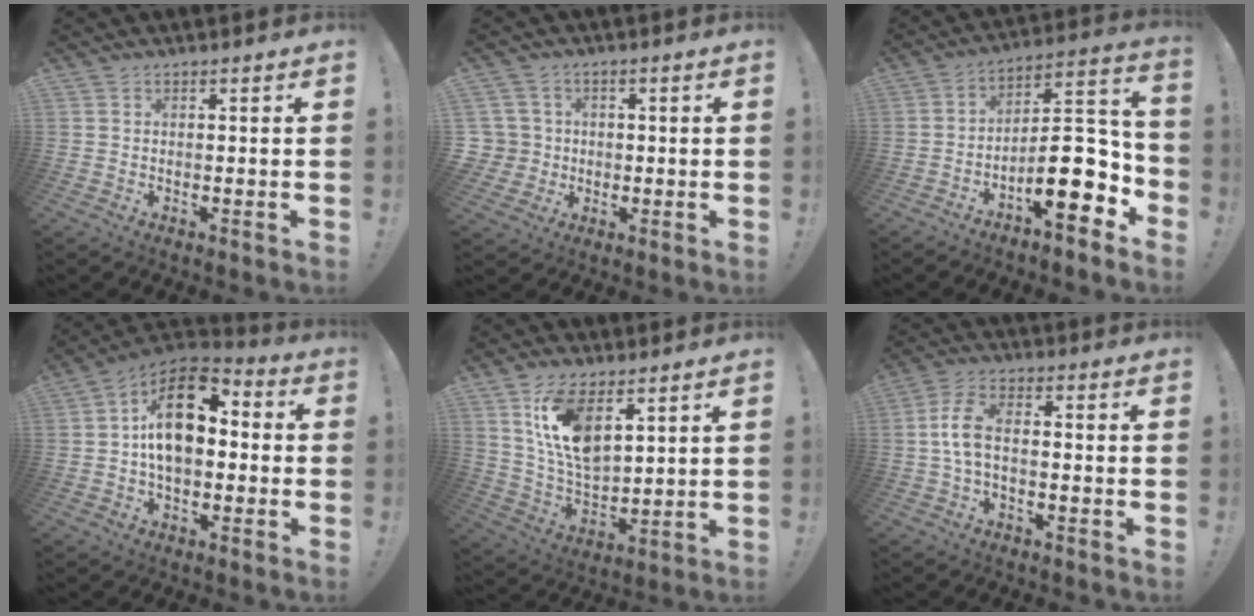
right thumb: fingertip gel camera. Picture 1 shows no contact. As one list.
[{"total": 5.8, "force": [0.3, 5.7, 1.2], "torque": [-0.031, 0.003, 0.011]}, {"total": 18.1, "force": [-6.5, 7.0, 15.4], "torque": [-0.225, 0.029, -0.101]}, {"total": 17.1, "force": [1.7, 10.5, 13.4], "torque": [-0.205, 0.012, 0.028]}, {"total": 14.0, "force": [7.9, 6.5, 9.6], "torque": [-0.191, -0.039, 0.143]}, {"total": 7.5, "force": [-0.7, 3.4, 6.7], "torque": [-0.143, 0.001, -0.013]}]